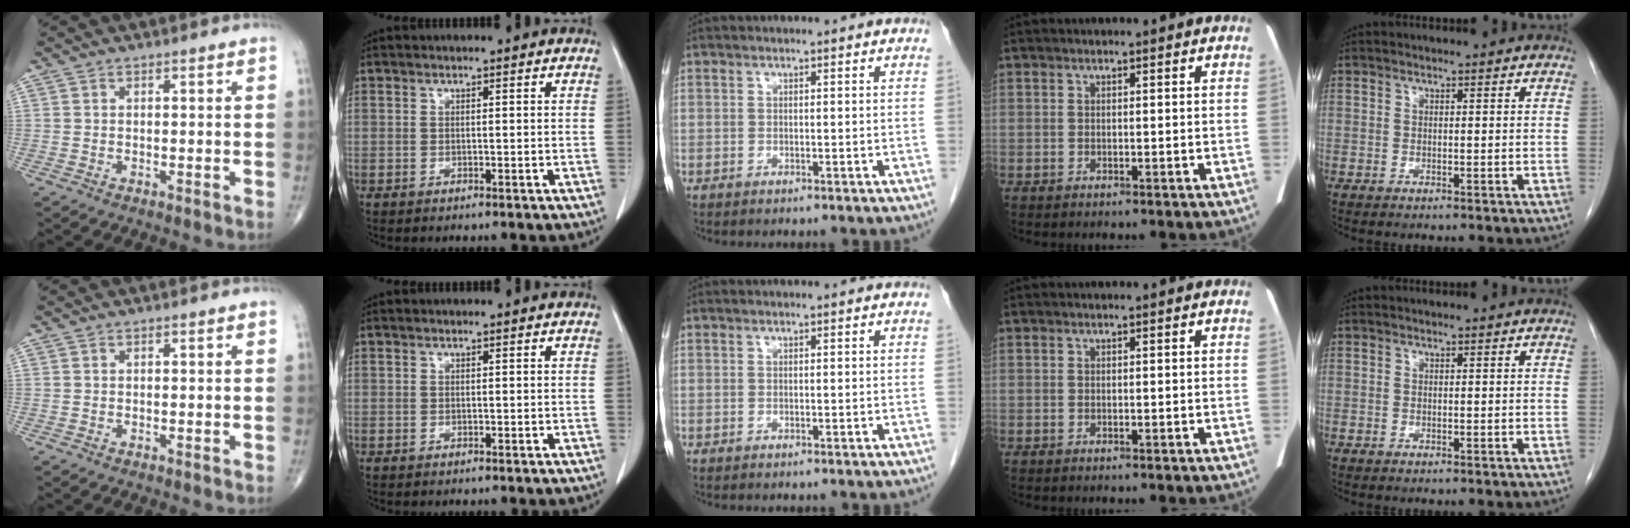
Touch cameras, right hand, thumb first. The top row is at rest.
{}